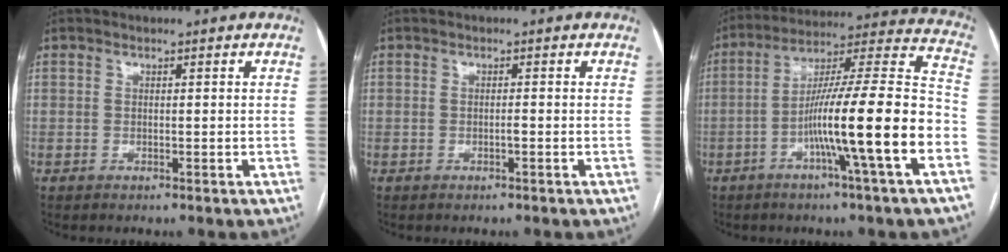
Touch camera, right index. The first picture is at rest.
{"total": 0.6, "force": [-0.3, 0.1, 0.5], "torque": [-0.010, 0.001, -0.004]}
{"total": 18.7, "force": [-6.5, -0.7, 17.5], "torque": [-0.277, 0.007, -0.112]}